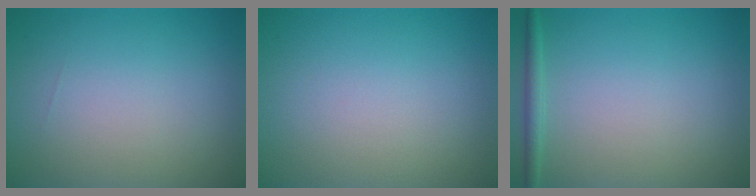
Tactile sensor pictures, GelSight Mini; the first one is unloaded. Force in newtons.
{"total": 0.0}
{"total": 1.3, "press": 1.3, "slide": 0.1}